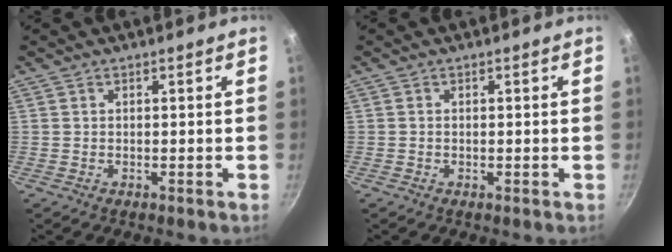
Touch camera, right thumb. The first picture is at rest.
{"total": 0.0}